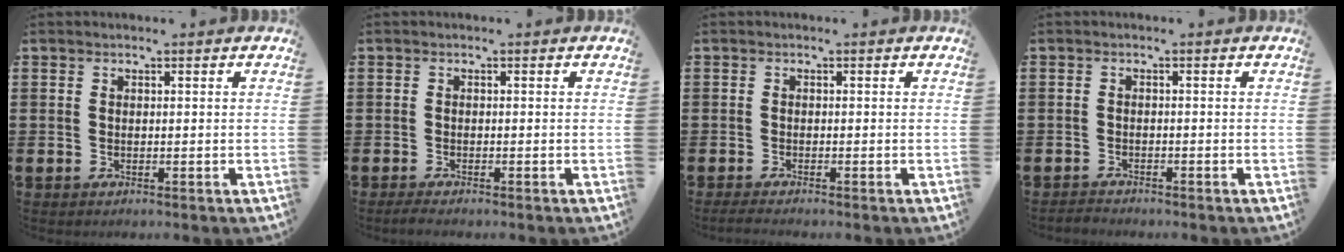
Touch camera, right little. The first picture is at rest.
{"total": 0.9, "force": [-0.6, 0.1, 0.6], "torque": [-0.011, -0.002, -0.012]}
{"total": 0.0}
{"total": 1.0, "force": [-1.0, 0.0, 0.0], "torque": [-0.002, 0.000, -0.020]}